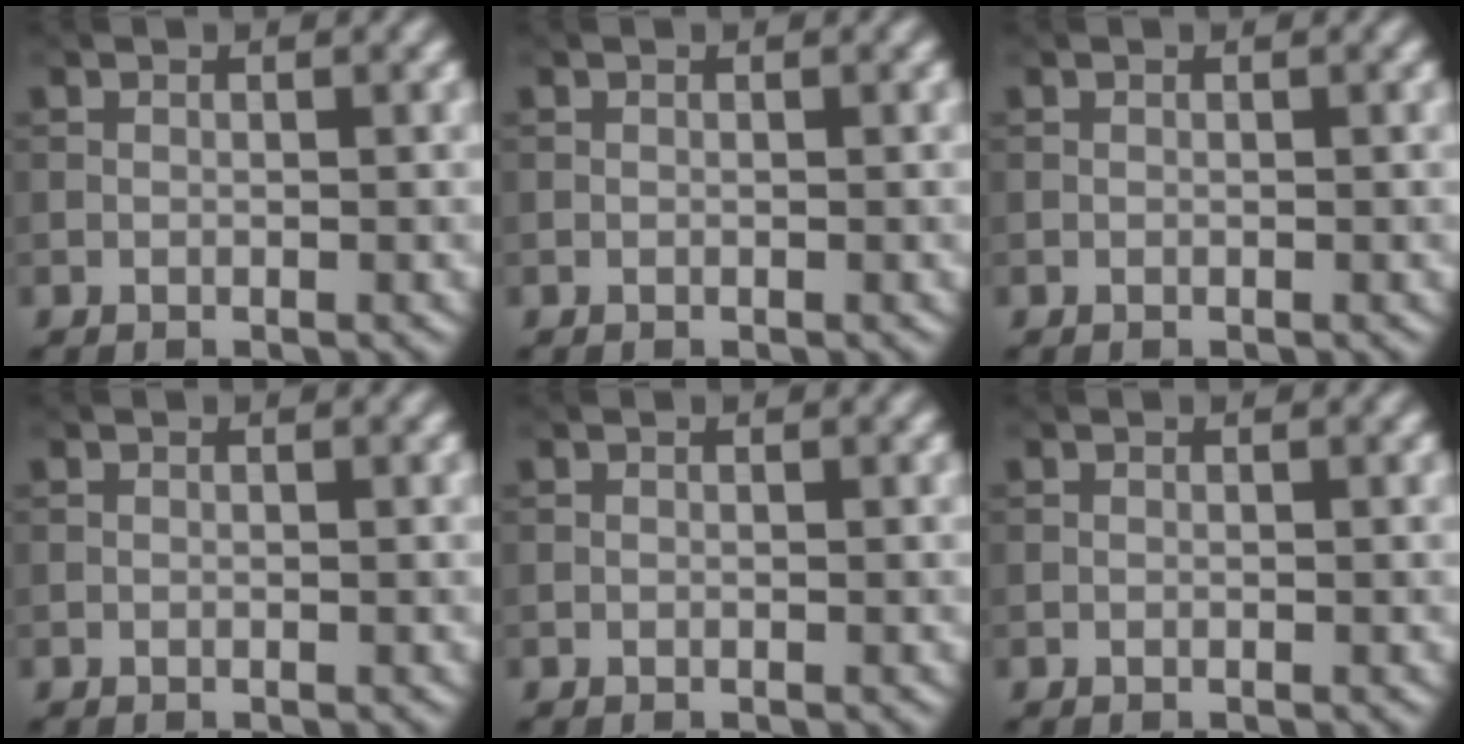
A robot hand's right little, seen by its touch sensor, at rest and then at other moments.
{"total": 0.0}
{"total": 0.0}
{"total": 0.0}
{"total": 0.0}
{"total": 0.0}